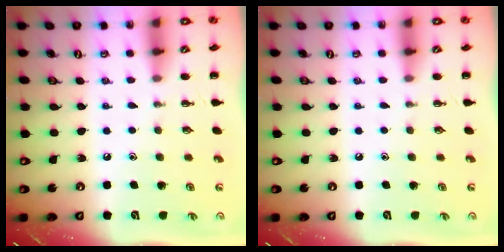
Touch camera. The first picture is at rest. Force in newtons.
{"total": 0.0}